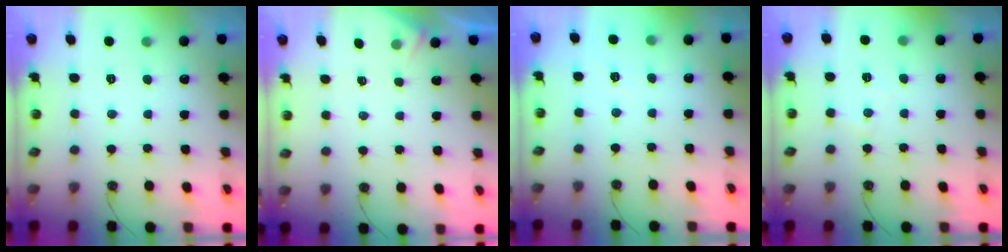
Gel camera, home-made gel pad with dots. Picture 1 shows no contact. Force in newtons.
{"total": 2.9, "press": 2.8, "slide": 0.5}
{"total": 3.5, "press": 3.5, "slide": 0.5}
{"total": 3.0, "press": 2.9, "slide": 0.5}